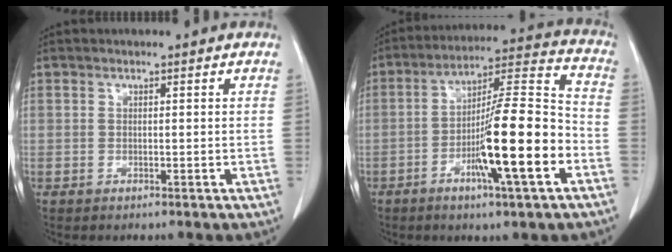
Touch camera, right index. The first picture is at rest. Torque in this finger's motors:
{"motor_torque": [2.14, 0.00, 1.05, 0.21]}